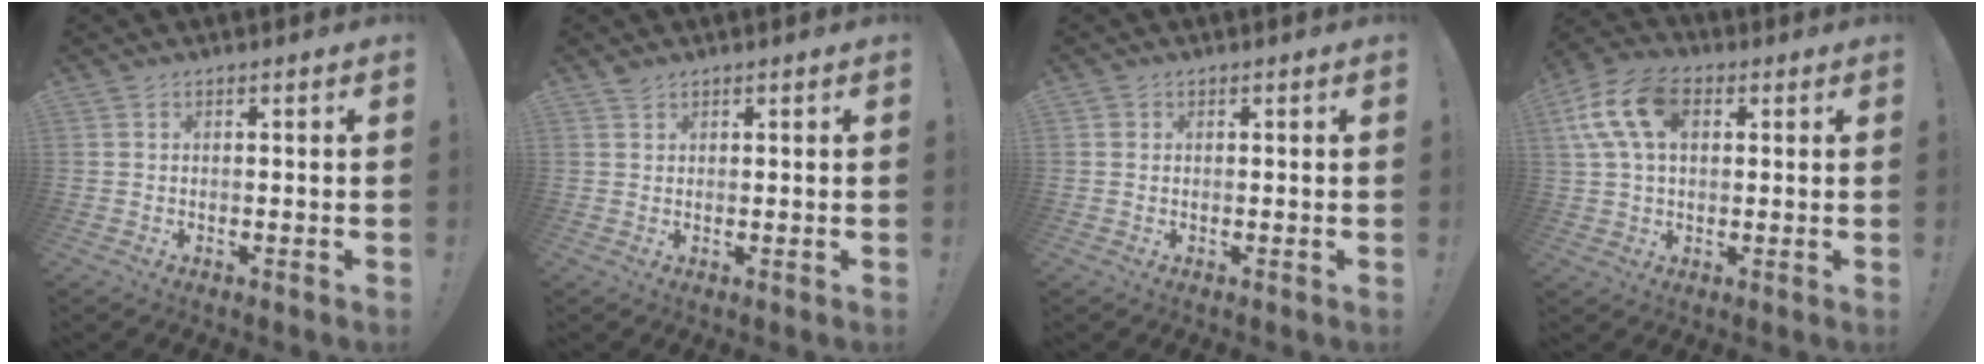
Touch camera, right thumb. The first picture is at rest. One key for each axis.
{"total": 1.4, "fx": 1.3, "fy": 0.5, "fz": 0.3, "tx": -0.002, "ty": -0.002, "tz": 0.023}
{"total": 0.9, "fx": 0.4, "fy": 0.7, "fz": 0.2, "tx": 0.003, "ty": -0.001, "tz": 0.007}
{"total": 14.7, "fx": 4.3, "fy": 9.1, "fz": 10.7, "tx": -0.211, "ty": 0.000, "tz": 0.080}